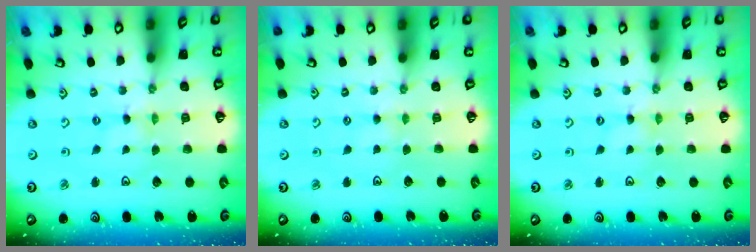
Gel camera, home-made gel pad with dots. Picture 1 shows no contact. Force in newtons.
{"total": 2.1, "press": 2.1, "slide": 0.4}
{"total": 0.0}